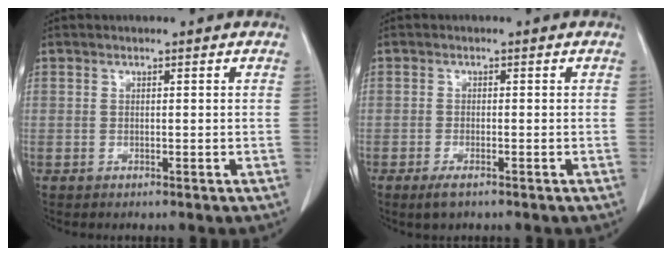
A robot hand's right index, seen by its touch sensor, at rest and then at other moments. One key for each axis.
{"total": 2.2, "fx": -1.4, "fy": 0.6, "fz": 1.6, "tx": -0.032, "ty": -0.005, "tz": -0.020}